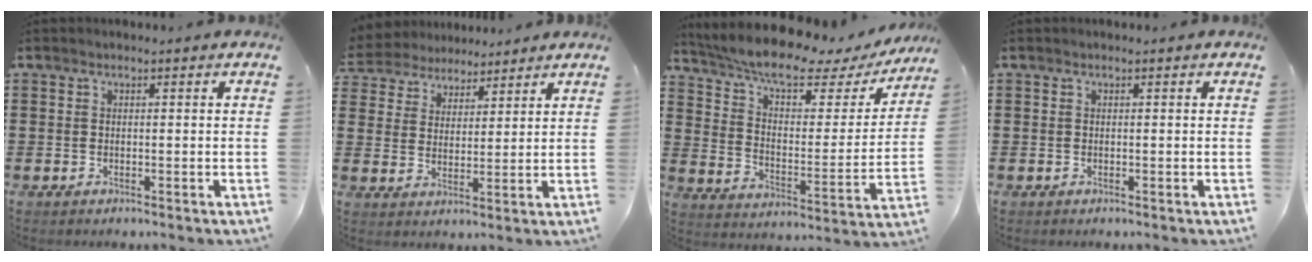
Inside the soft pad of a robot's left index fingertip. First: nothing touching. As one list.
[{"total": 4.9, "force": [4.5, 1.9, 0.0], "torque": [-0.027, -0.016, 0.080]}, {"total": 8.9, "force": [7.1, 1.5, 5.1], "torque": [-0.119, -0.042, 0.117]}, {"total": 0.0}]